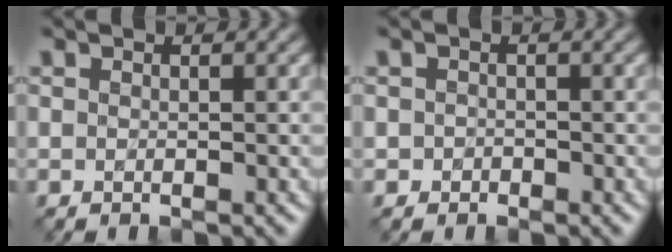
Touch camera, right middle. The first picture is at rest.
{"total": 0.7, "force": [-0.3, 0.6, 0.1], "torque": [0.003, -0.004, -0.007]}